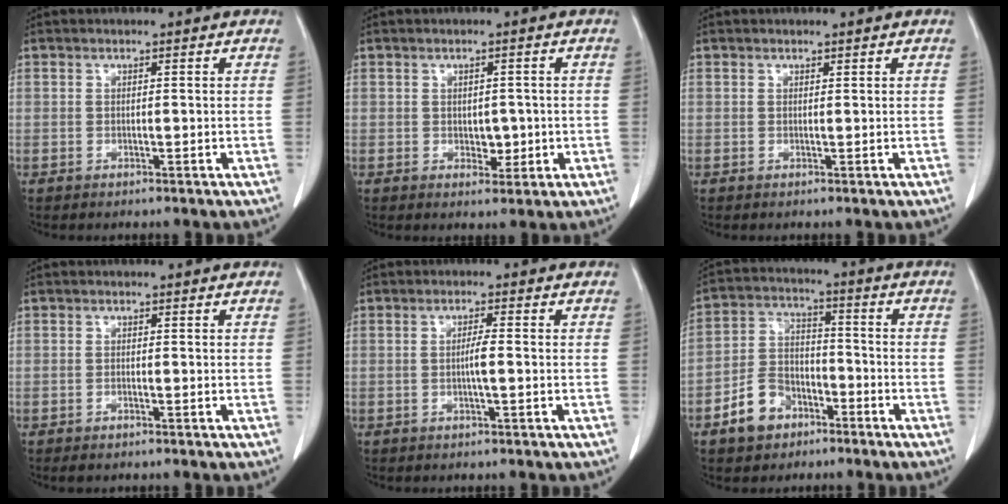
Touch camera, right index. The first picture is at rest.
{"total": 3.0, "force": [-0.3, 2.0, 2.1], "torque": [-0.025, 0.000, 0.002]}
{"total": 0.0}
{"total": 1.0, "force": [-0.8, 0.3, 0.5], "torque": [-0.011, -0.002, -0.009]}
{"total": 2.4, "force": [-0.3, 0.0, 2.4], "torque": [-0.045, 0.000, -0.007]}
{"total": 8.2, "force": [-4.7, 5.8, 3.5], "torque": [-0.083, 0.019, -0.079]}